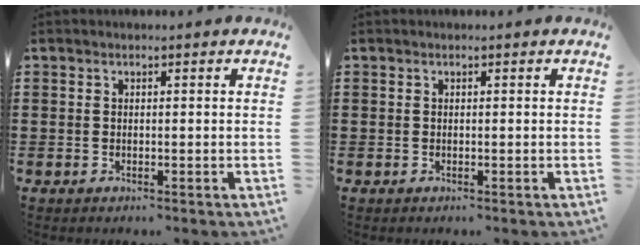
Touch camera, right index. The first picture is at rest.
{"total": 0.0}